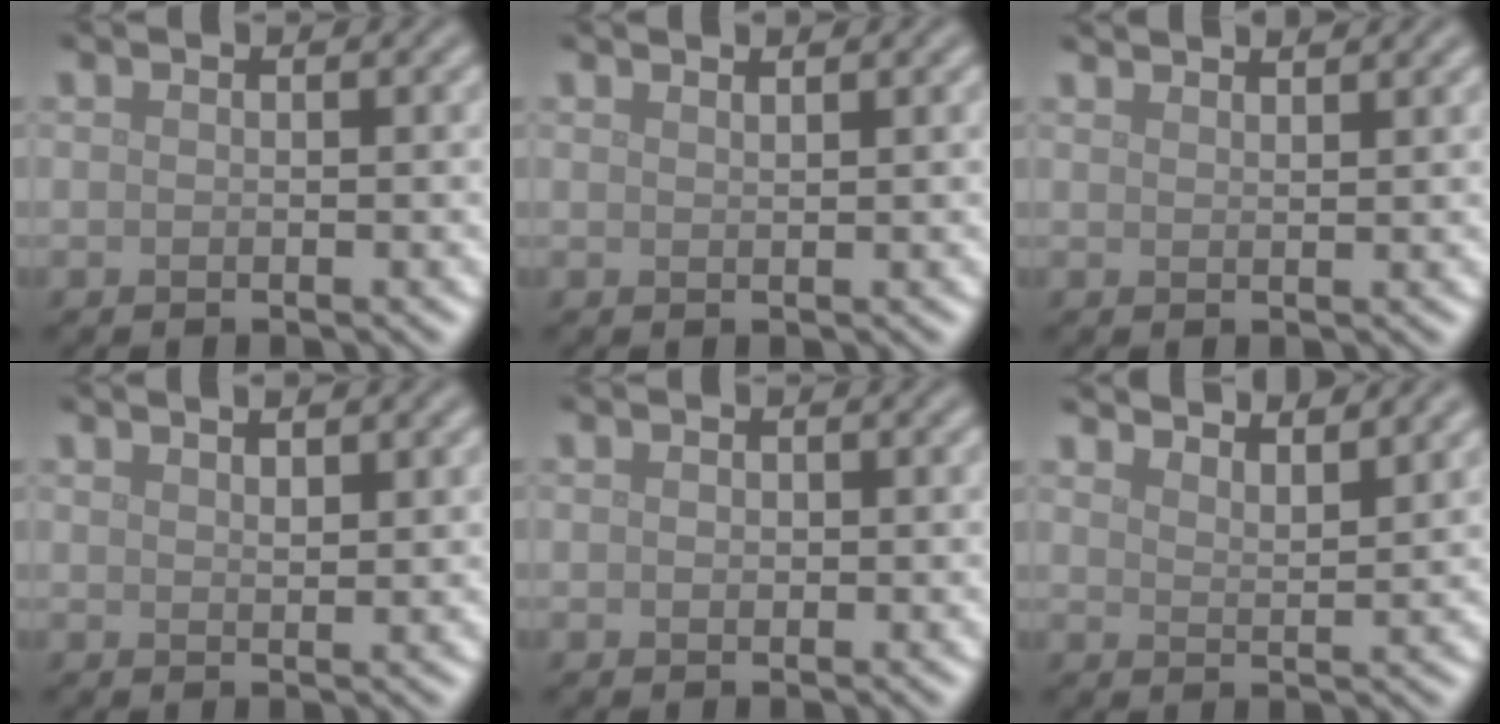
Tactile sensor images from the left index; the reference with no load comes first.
{"total": 1.0, "force": [0.9, 0.2, 0.3], "torque": [0.003, -0.001, 0.010]}
{"total": 3.0, "force": [2.7, 0.7, 1.1], "torque": [-0.002, 0.006, 0.022]}
{"total": 1.7, "force": [1.3, 0.4, 1.1], "torque": [-0.016, 0.002, 0.022]}
{"total": 0.6, "force": [0.1, 0.5, 0.3], "torque": [-0.004, -0.002, 0.000]}
{"total": 5.9, "force": [5.3, 1.2, 2.2], "torque": [-0.020, 0.015, 0.057]}